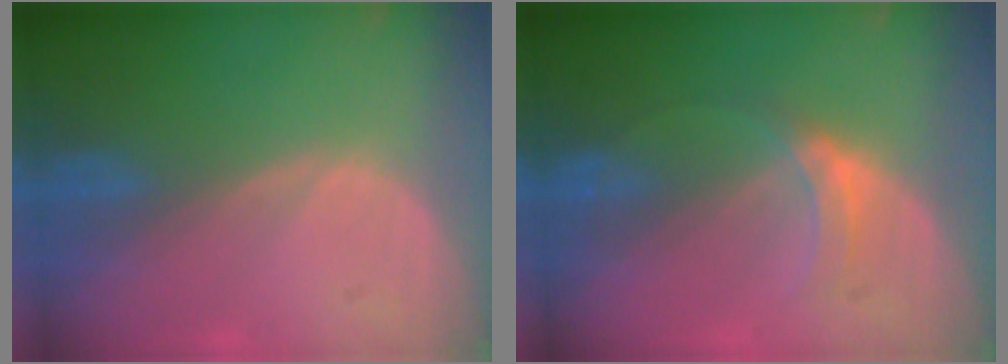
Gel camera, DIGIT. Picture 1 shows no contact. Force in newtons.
{"total": 3.7, "press": 3.3, "slide": 1.7}